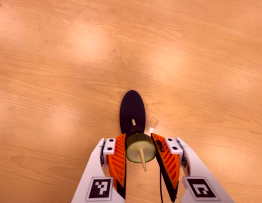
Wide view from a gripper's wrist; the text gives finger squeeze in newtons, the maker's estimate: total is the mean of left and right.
{"total": 10.2, "left": 9.9, "right": 10.5}